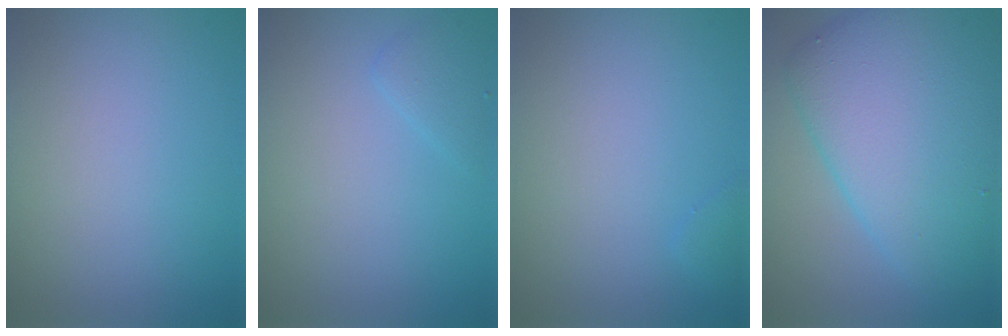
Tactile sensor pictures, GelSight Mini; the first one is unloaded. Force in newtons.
{"total": 1.3, "press": 1.3, "slide": 0.1}
{"total": 0.7, "press": 0.7, "slide": 0.0}
{"total": 10.4, "press": 10.3, "slide": 0.2}